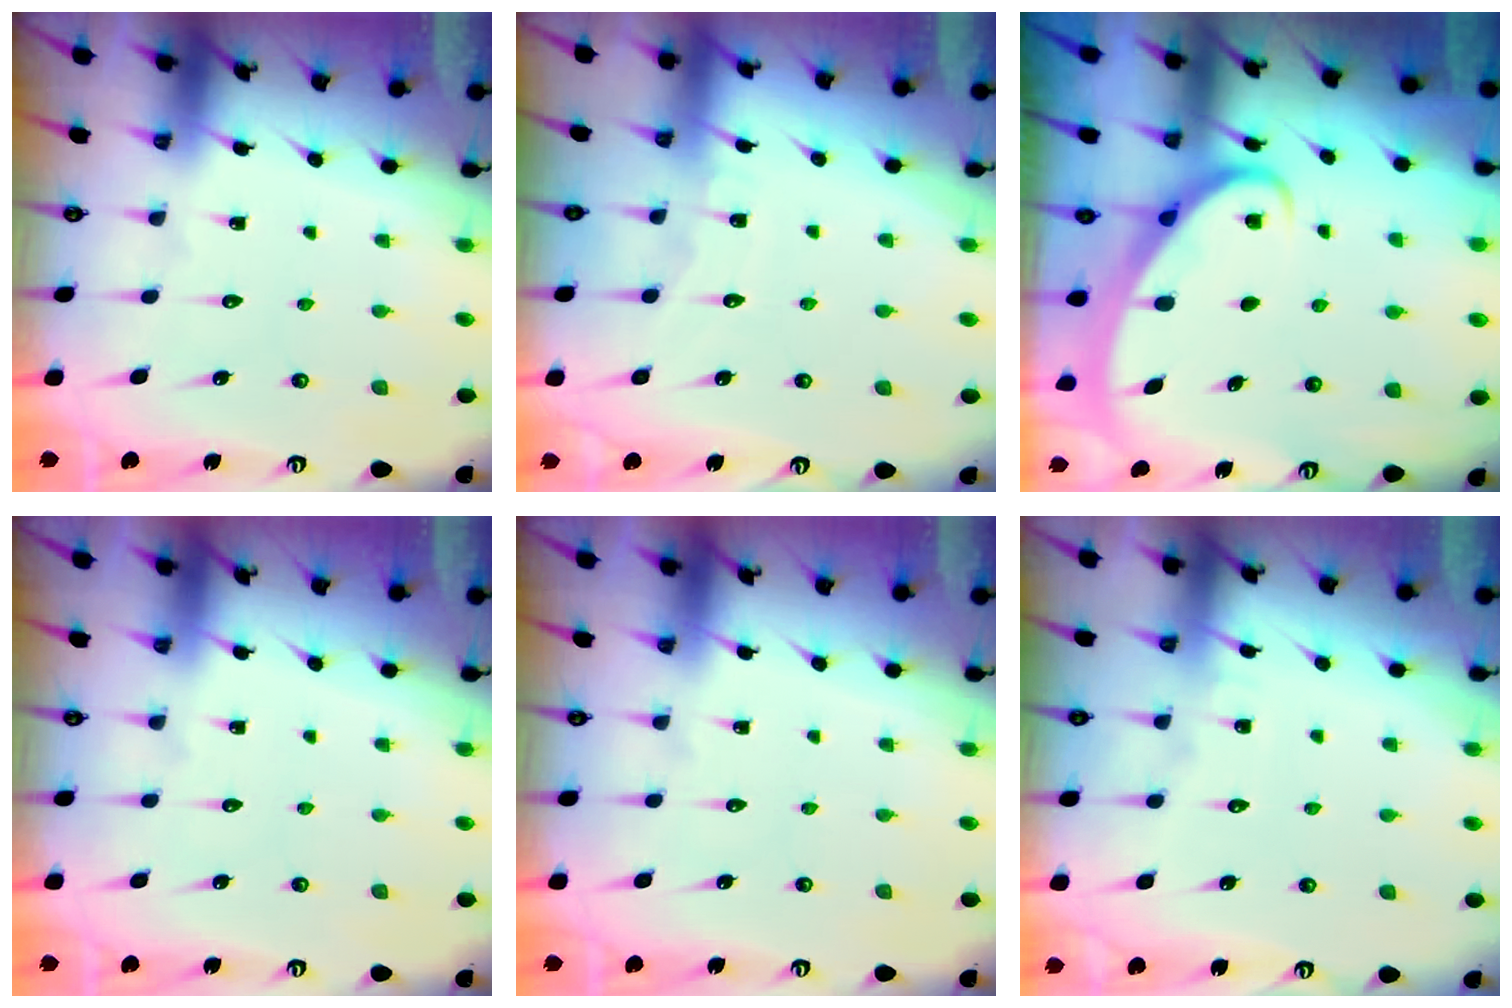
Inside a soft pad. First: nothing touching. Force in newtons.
{"total": 5.3, "press": 5.2, "slide": 0.6}
{"total": 2.5, "press": 2.5, "slide": 0.3}
{"total": 0.0}
{"total": 0.0}
{"total": 3.5, "press": 3.5, "slide": 0.5}